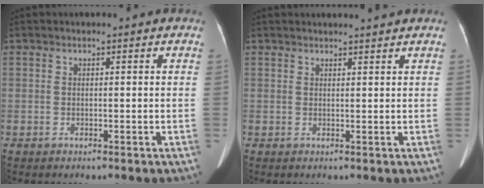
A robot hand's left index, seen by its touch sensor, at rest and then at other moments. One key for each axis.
{"total": 2.8, "fx": 2.7, "fy": -0.3, "fz": 0.8, "tx": -0.011, "ty": 0.010, "tz": 0.035}